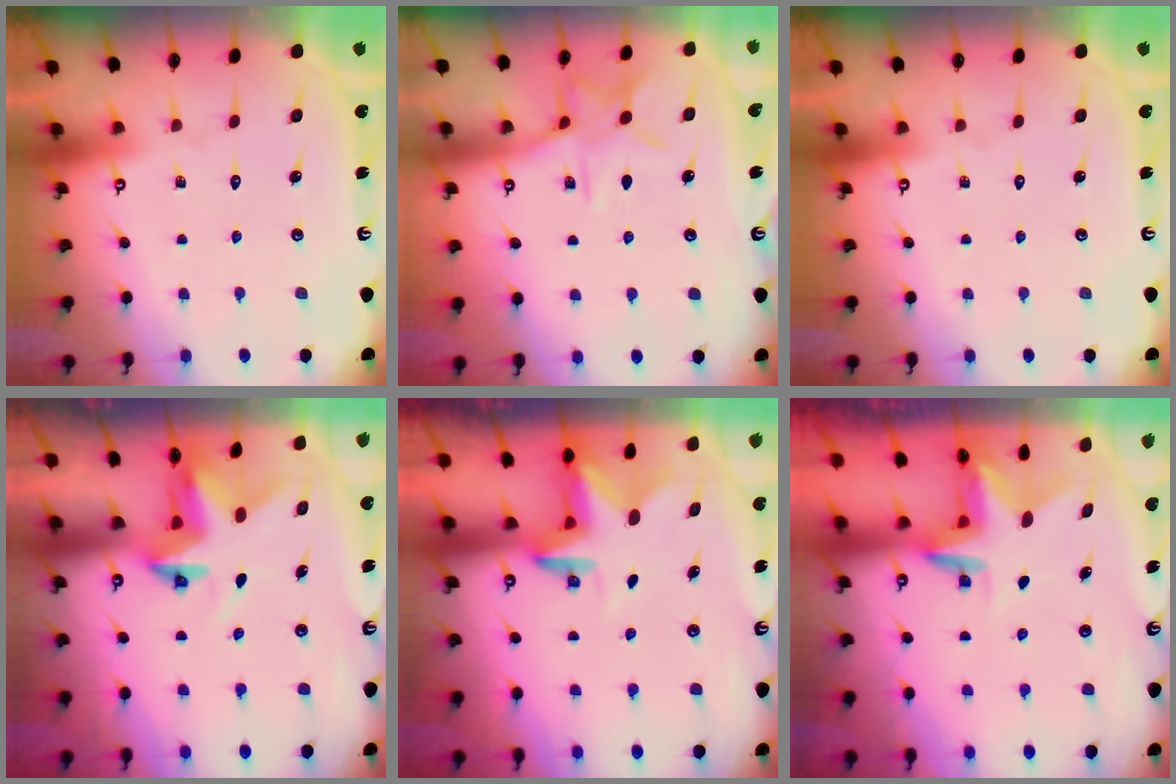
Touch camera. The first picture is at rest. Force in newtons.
{"total": 9.0, "press": 9.0, "slide": 0.6}
{"total": 0.0}
{"total": 4.5, "press": 4.4, "slide": 0.3}
{"total": 2.6, "press": 2.5, "slide": 0.5}
{"total": 3.1, "press": 3.1, "slide": 0.2}